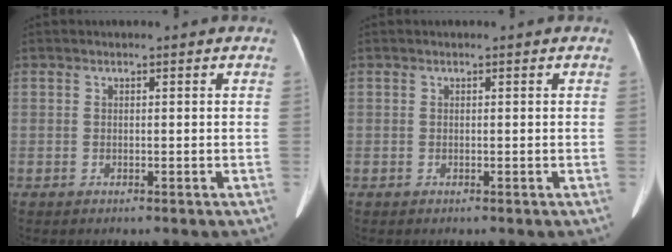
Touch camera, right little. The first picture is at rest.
{"total": 0.0}